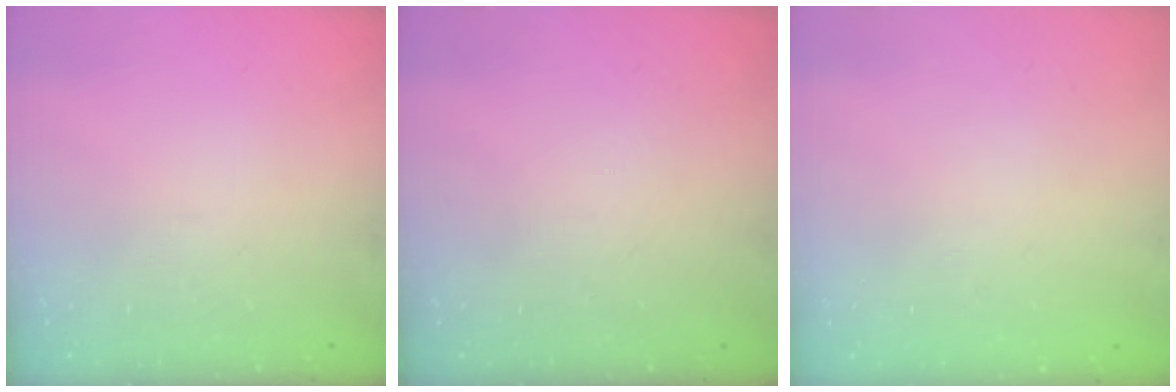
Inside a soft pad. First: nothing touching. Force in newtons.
{"total": 0.0}
{"total": 1.8, "press": 1.8, "slide": 0.2}